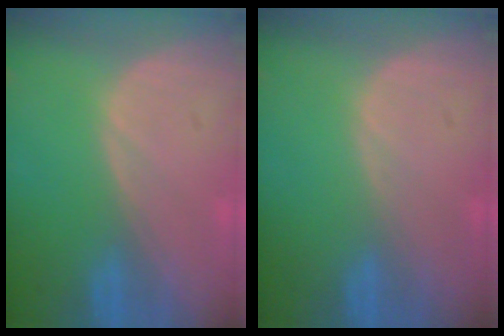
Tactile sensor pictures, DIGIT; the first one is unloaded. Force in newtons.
{"total": 0.0}